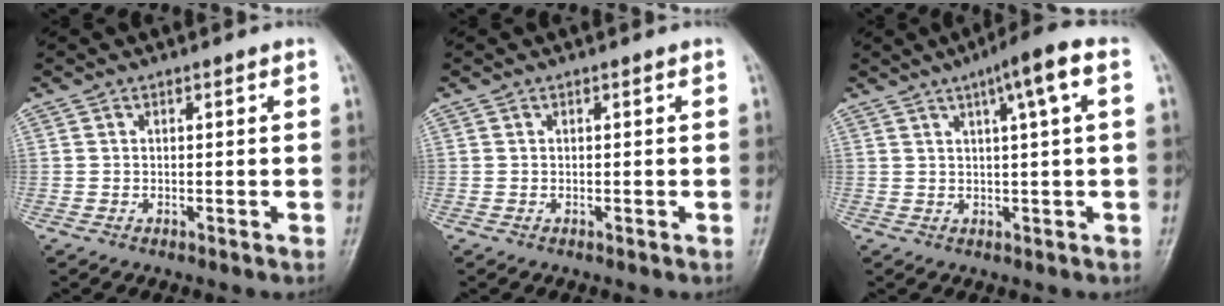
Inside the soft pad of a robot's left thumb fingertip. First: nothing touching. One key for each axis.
{"total": 0.0}
{"total": 7.4, "fx": 2.8, "fy": 0.3, "fz": 6.8, "tx": -0.113, "ty": 0.012, "tz": 0.041}